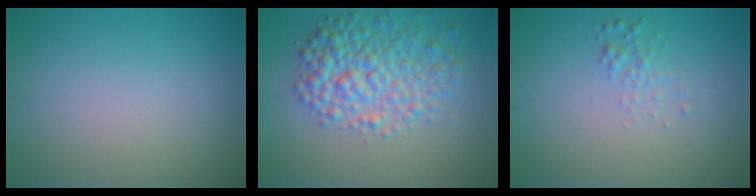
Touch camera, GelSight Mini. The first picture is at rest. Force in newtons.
{"total": 5.8, "press": 5.8, "slide": 0.2}
{"total": 1.2, "press": 1.2, "slide": 0.0}